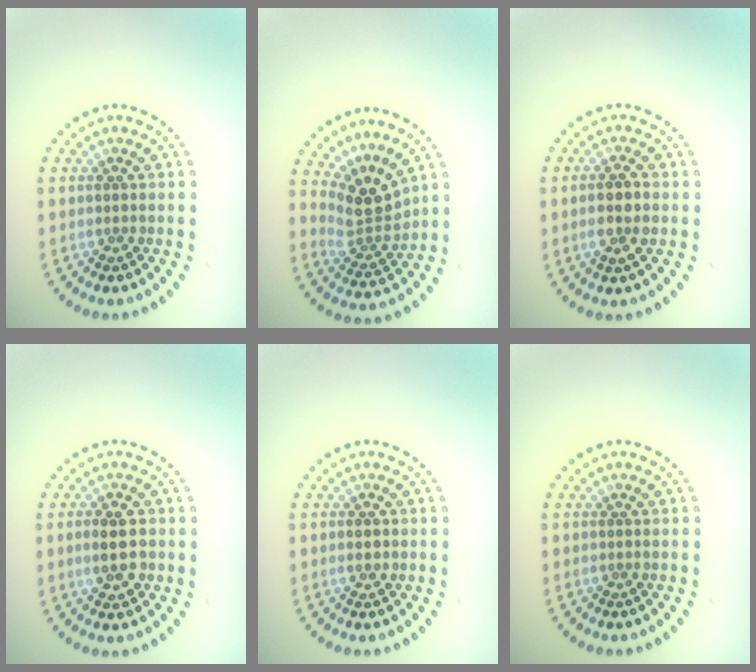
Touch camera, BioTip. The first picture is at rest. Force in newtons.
{"total": 3.7, "press": 2.6, "slide": 2.6}
{"total": 2.6, "press": 2.5, "slide": 0.7}
{"total": 2.9, "press": 2.9, "slide": 0.2}
{"total": 1.3, "press": 1.3, "slide": 0.0}
{"total": 0.0}